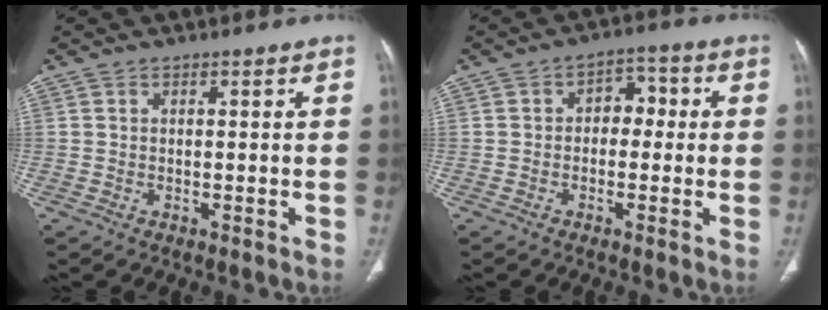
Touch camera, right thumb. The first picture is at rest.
{"total": 5.3, "force": [0.1, 3.8, 3.8], "torque": [-0.024, 0.022, -0.011]}